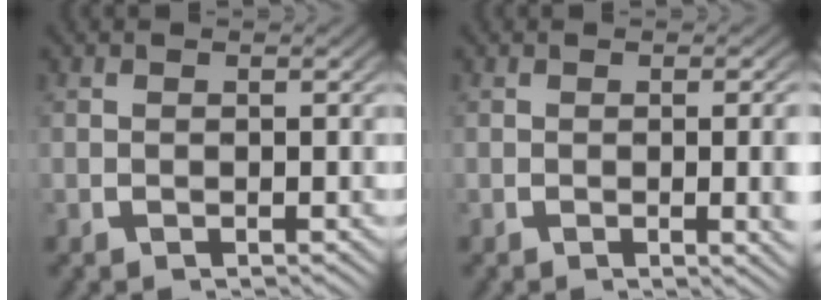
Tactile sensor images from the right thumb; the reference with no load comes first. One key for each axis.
{"total": 2.7, "fx": -0.1, "fy": 0.5, "fz": 2.6, "tx": -0.024, "ty": 0.001, "tz": -0.003}